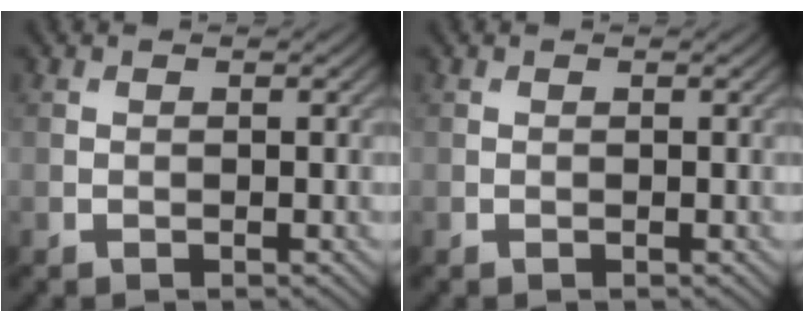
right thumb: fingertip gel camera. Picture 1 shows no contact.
{"total": 0.0}